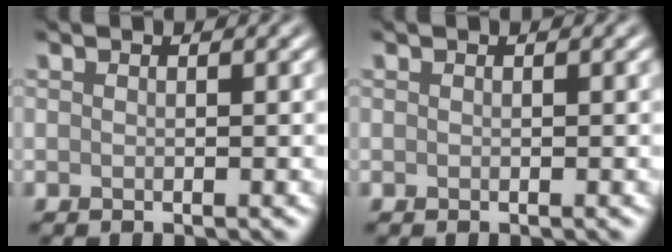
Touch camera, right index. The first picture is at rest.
{"total": 0.0}